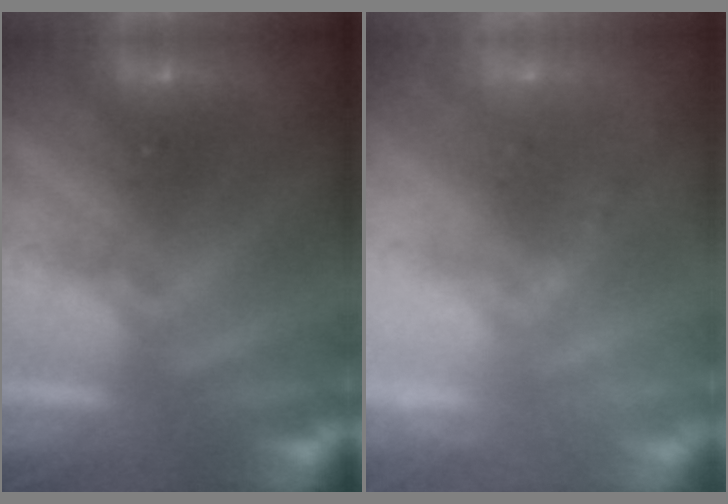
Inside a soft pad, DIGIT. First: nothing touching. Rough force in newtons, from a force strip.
{"total": 2.4}